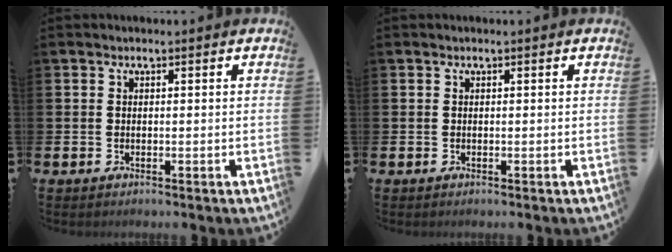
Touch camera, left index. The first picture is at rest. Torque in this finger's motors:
{"motor_torque": [0.00, 0.00, 0.00, -0.01]}